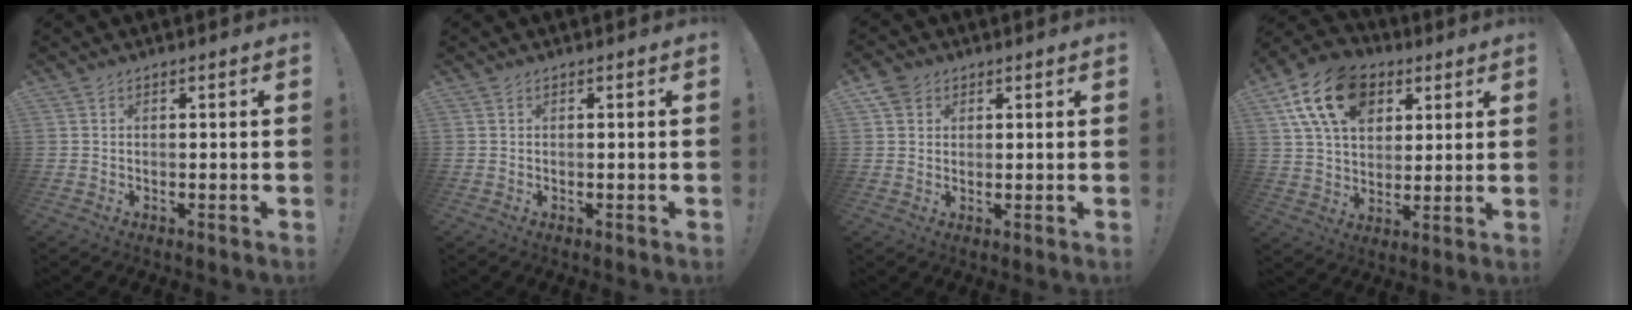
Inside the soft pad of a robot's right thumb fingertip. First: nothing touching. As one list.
[{"total": 0.0}, {"total": 4.1, "force": [2.2, 3.3, 1.0], "torque": [-0.005, -0.010, 0.041]}, {"total": 18.8, "force": [8.1, 12.6, 11.3], "torque": [-0.183, -0.028, 0.150]}]